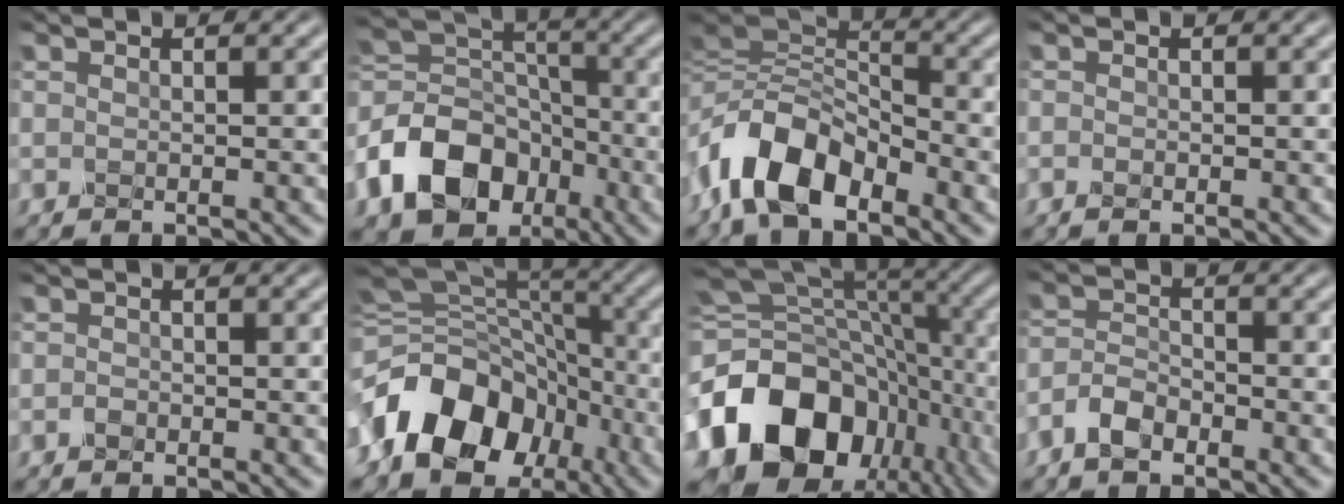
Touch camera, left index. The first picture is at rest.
{"total": 10.6, "force": [-5.2, 7.4, 5.4], "torque": [-0.105, 0.002, -0.112]}
{"total": 8.5, "force": [-4.3, 4.5, 5.8], "torque": [-0.105, 0.011, -0.094]}
{"total": 0.5, "force": [-0.3, 0.3, 0.3], "torque": [-0.004, -0.002, -0.006]}
{"total": 0.6, "force": [-0.3, 0.4, 0.3], "torque": [-0.005, -0.002, -0.007]}
{"total": 11.7, "force": [-5.7, 8.0, 6.4], "torque": [-0.115, 0.014, -0.115]}
{"total": 17.0, "force": [-6.5, 12.4, 9.7], "torque": [-0.187, -0.008, -0.108]}
{"total": 2.9, "force": [-2.0, 1.4, 1.6], "torque": [-0.031, 0.005, -0.047]}